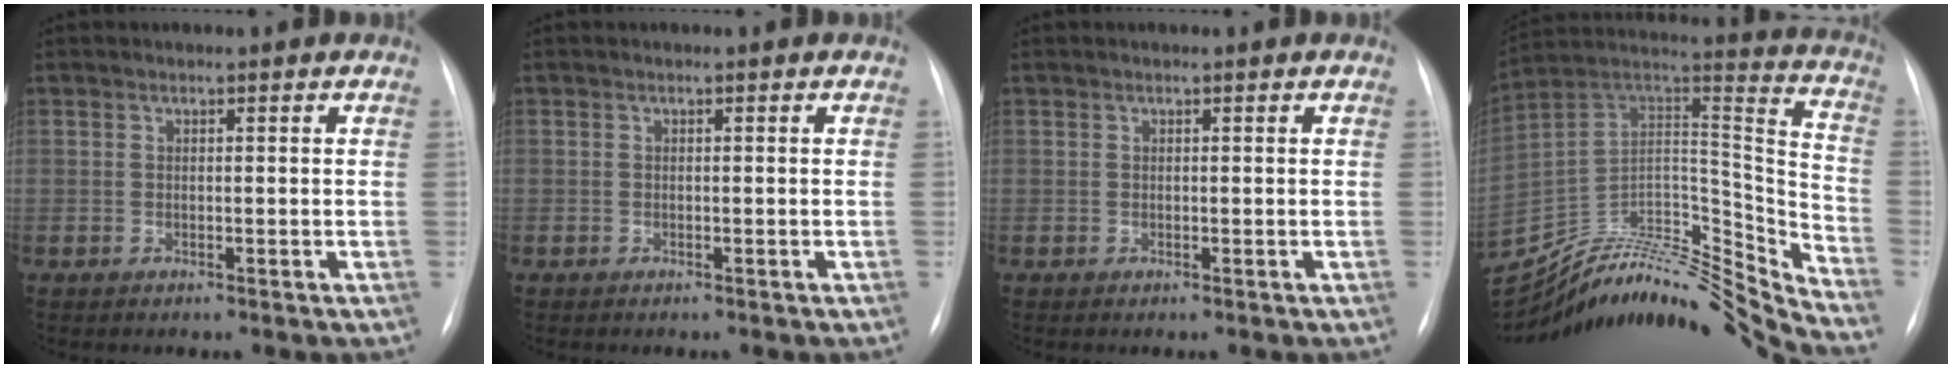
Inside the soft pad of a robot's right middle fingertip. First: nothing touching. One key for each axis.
{"total": 0.0}
{"total": 0.0}
{"total": 29.3, "fx": -27.9, "fy": 1.5, "fz": 9.0, "tx": -0.139, "ty": 0.016, "tz": -0.433}